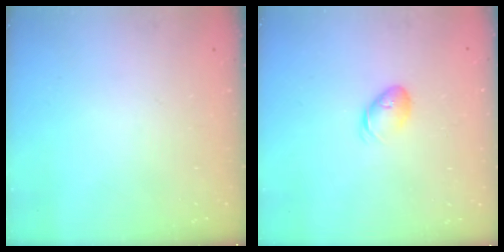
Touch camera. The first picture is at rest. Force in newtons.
{"total": 6.4, "press": 6.3, "slide": 1.0}